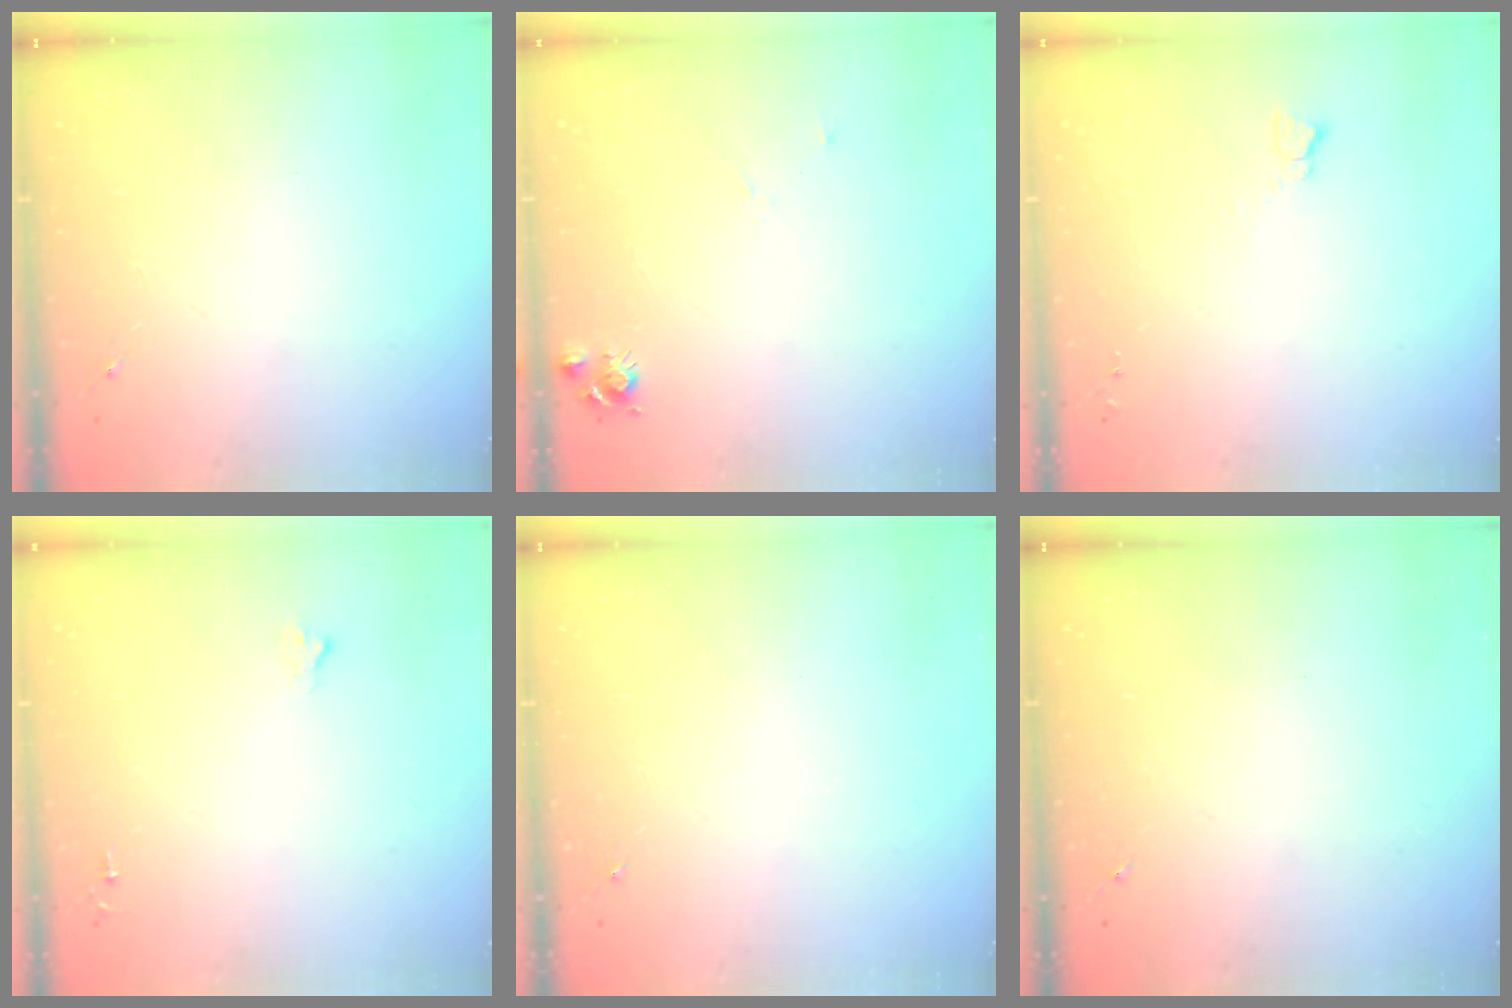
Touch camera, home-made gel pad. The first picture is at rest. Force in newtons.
{"total": 6.5, "press": 6.5, "slide": 0.8}
{"total": 2.7, "press": 2.7, "slide": 0.3}
{"total": 1.6, "press": 1.6, "slide": 0.2}
{"total": 0.0}
{"total": 0.0}